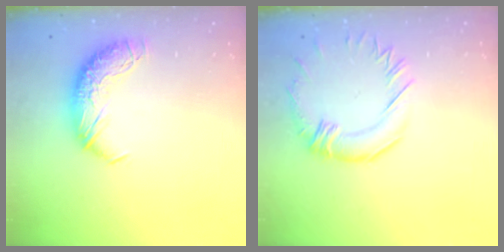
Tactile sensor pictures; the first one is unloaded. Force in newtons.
{"total": 1.5, "press": 0.9, "slide": 1.1}